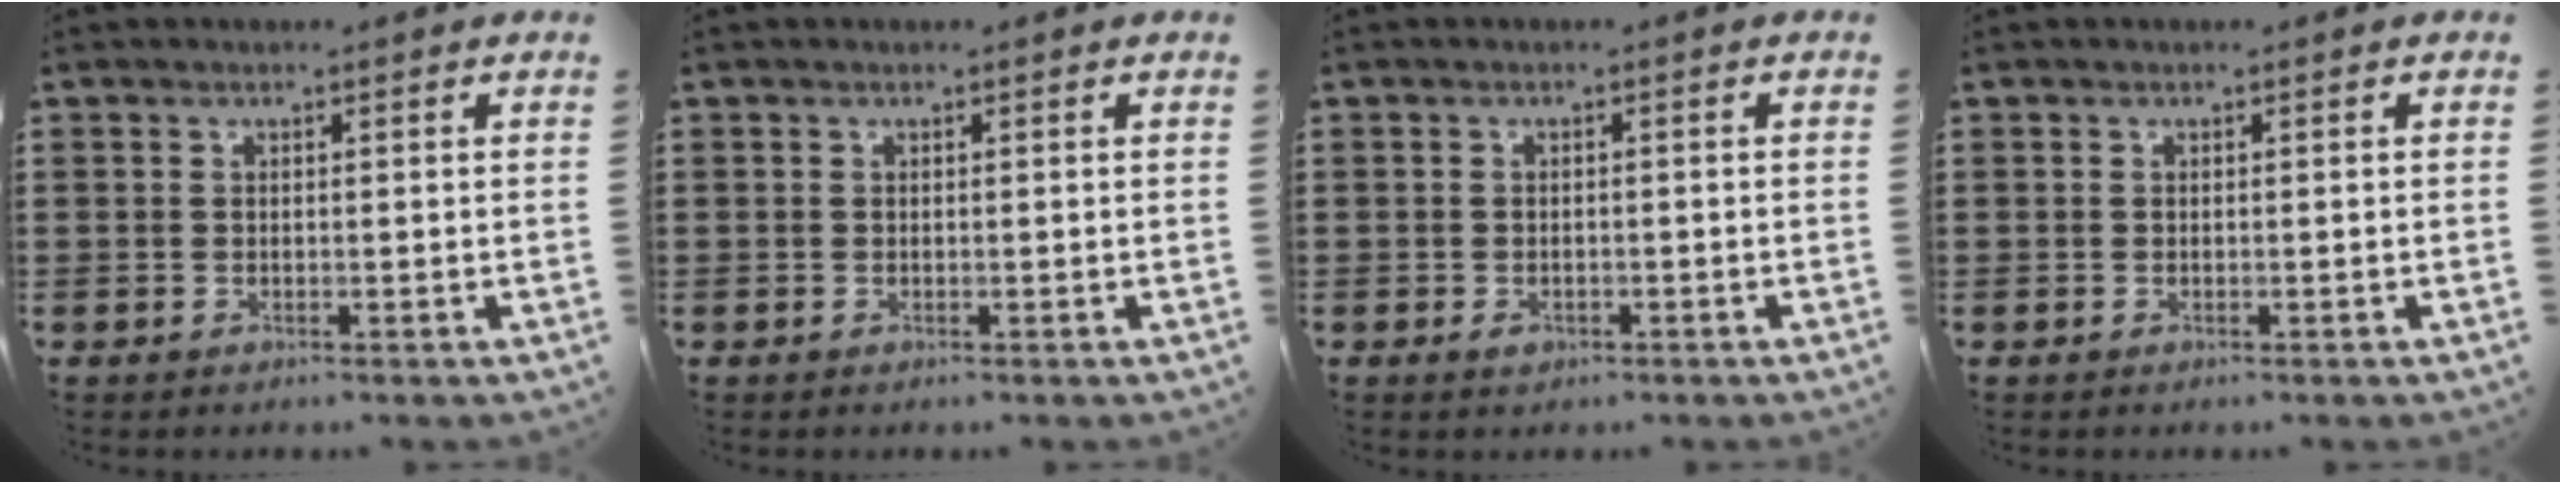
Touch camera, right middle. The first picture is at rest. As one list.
[{"total": 0.0}, {"total": 0.9, "force": [-0.5, 0.5, 0.4], "torque": [-0.012, -0.003, -0.010]}, {"total": 0.0}]